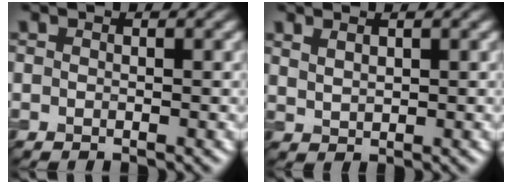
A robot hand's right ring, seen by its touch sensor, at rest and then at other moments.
{"total": 1.5, "force": [1.1, 0.6, 0.9], "torque": [-0.020, 0.000, 0.027]}